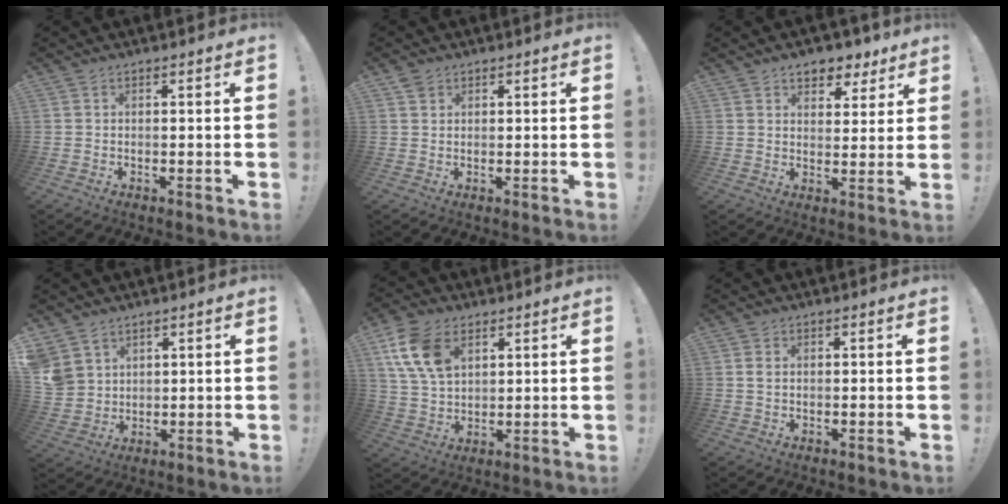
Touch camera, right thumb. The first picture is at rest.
{"total": 1.8, "force": [1.4, 0.8, 0.6], "torque": [0.000, -0.008, 0.024]}
{"total": 7.3, "force": [5.2, 4.6, 2.2], "torque": [-0.015, -0.039, 0.095]}
{"total": 6.3, "force": [3.8, 4.9, 1.1], "torque": [-0.025, -0.023, 0.081]}
{"total": 13.7, "force": [6.1, 9.0, 8.2], "torque": [-0.162, -0.011, 0.122]}
{"total": 1.5, "force": [0.4, 1.0, 1.1], "torque": [-0.020, 0.003, 0.006]}